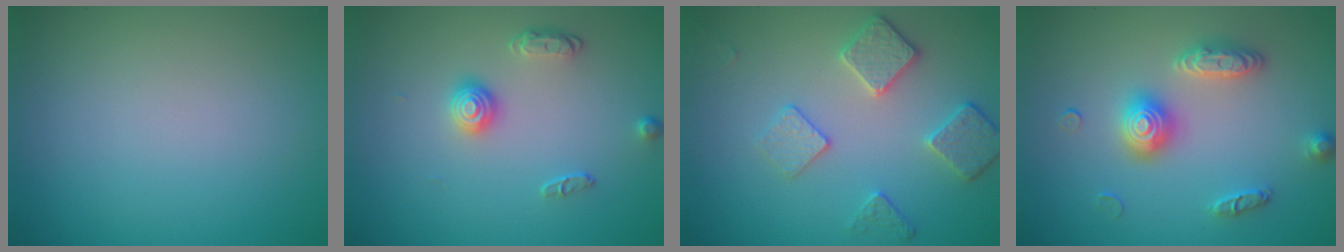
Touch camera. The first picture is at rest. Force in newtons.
{"total": 2.1, "press": 1.6, "slide": 1.4}
{"total": 3.4, "press": 3.2, "slide": 1.2}
{"total": 3.2, "press": 3.2, "slide": 0.4}